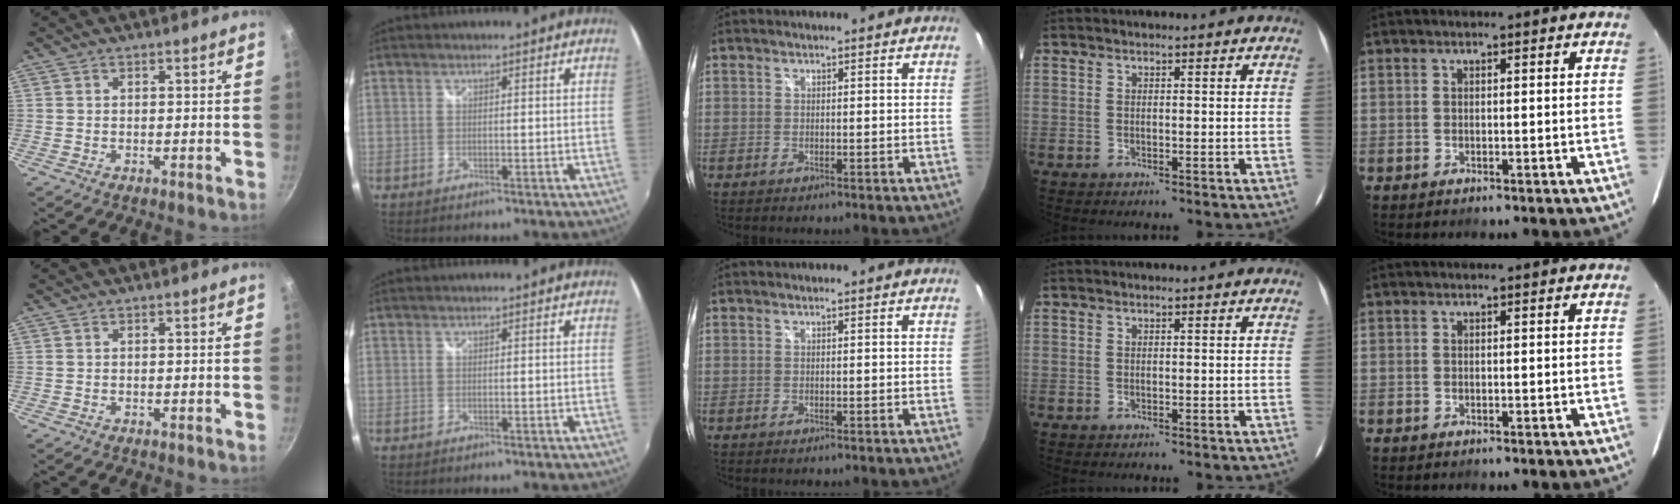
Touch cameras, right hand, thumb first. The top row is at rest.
{}